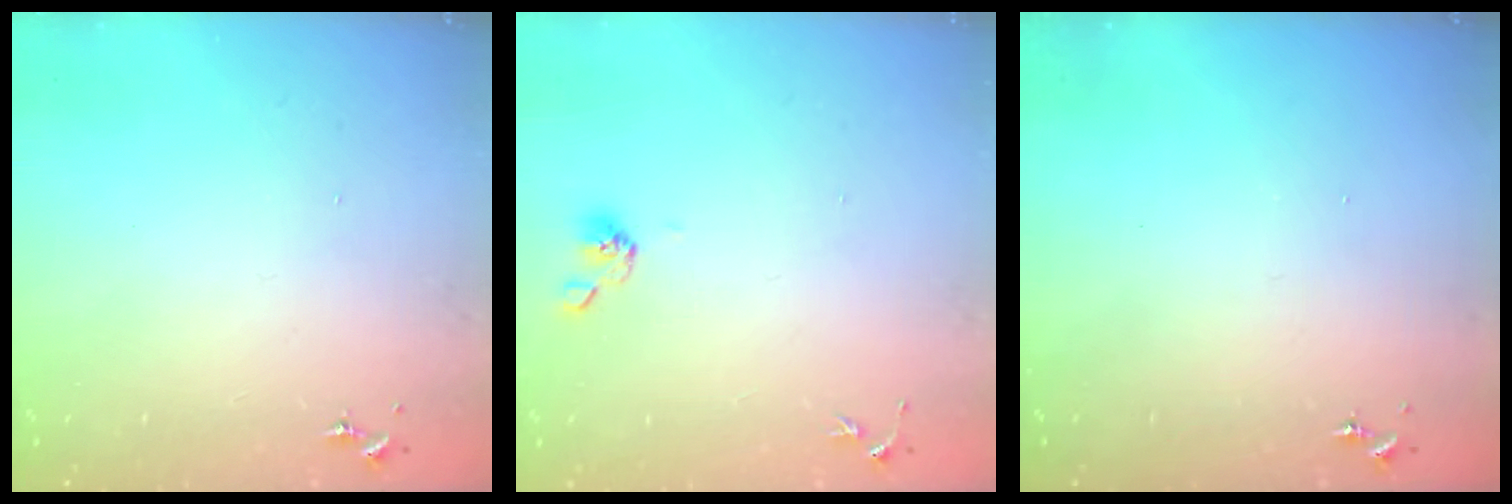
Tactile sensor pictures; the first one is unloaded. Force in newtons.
{"total": 6.0, "press": 5.4, "slide": 2.6}
{"total": 0.0}